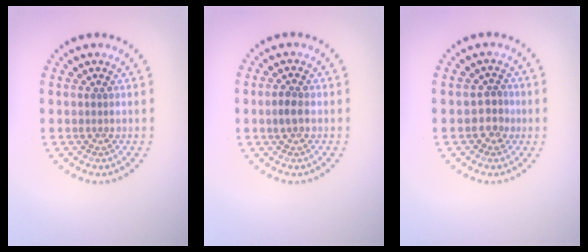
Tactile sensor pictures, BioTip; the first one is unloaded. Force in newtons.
{"total": 1.5, "press": 1.5, "slide": 0.2}
{"total": 2.0, "press": 1.7, "slide": 0.9}